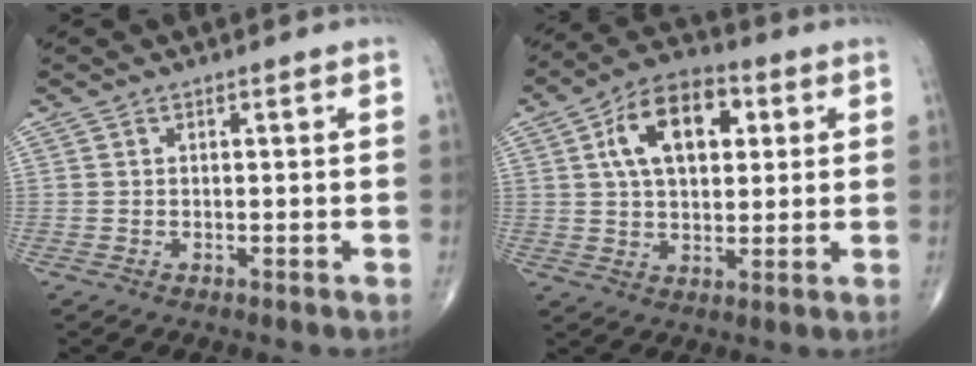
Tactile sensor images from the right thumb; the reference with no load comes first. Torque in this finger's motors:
{"motor_torque": [0.59, 2.95, 1.46, 0.44, 0.10]}